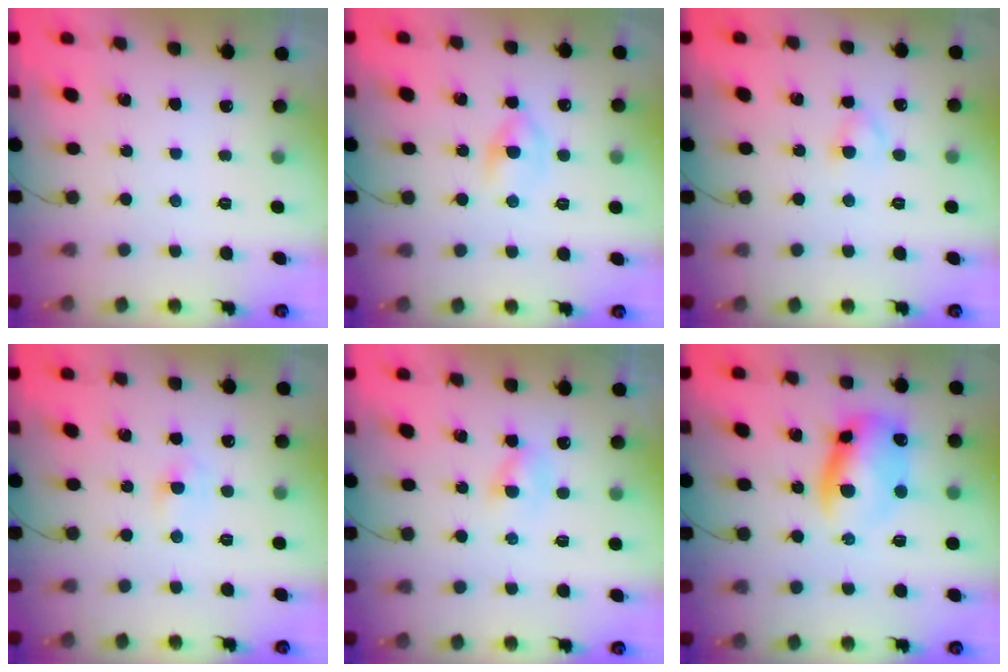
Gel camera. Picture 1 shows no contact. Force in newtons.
{"total": 2.6, "press": 2.3, "slide": 1.1}
{"total": 2.9, "press": 2.8, "slide": 0.8}
{"total": 2.4, "press": 2.2, "slide": 0.9}
{"total": 2.0, "press": 1.8, "slide": 0.9}
{"total": 10.3, "press": 10.2, "slide": 1.3}